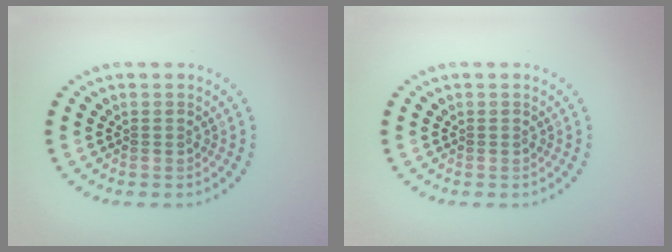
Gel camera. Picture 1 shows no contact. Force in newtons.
{"total": 0.0}